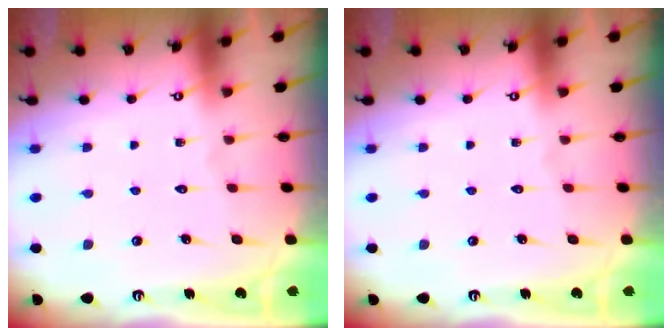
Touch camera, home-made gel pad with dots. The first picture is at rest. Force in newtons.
{"total": 0.0}